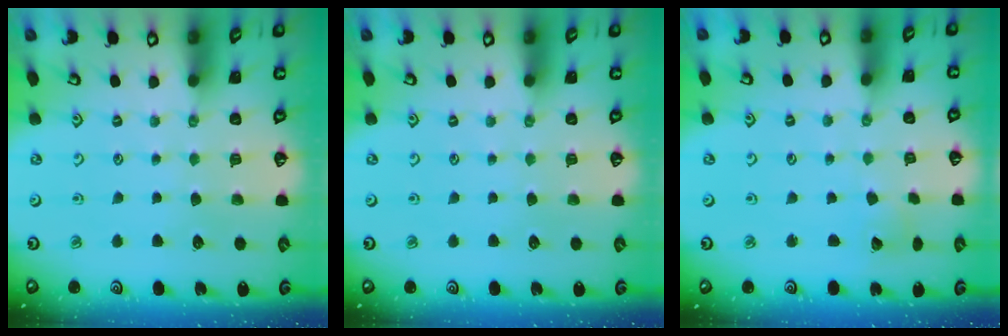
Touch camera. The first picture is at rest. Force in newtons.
{"total": 0.0}
{"total": 2.9, "press": 2.9, "slide": 0.2}